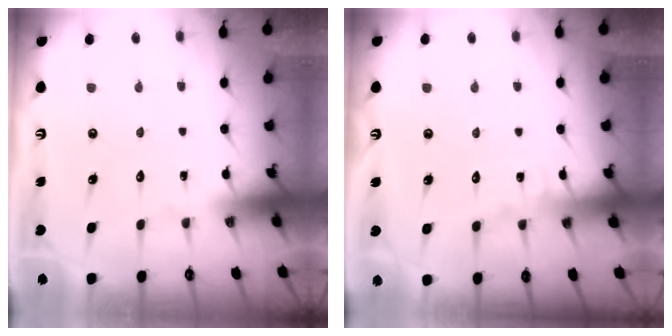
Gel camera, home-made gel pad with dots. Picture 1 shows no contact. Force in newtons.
{"total": 5.2, "press": 5.2, "slide": 0.5}